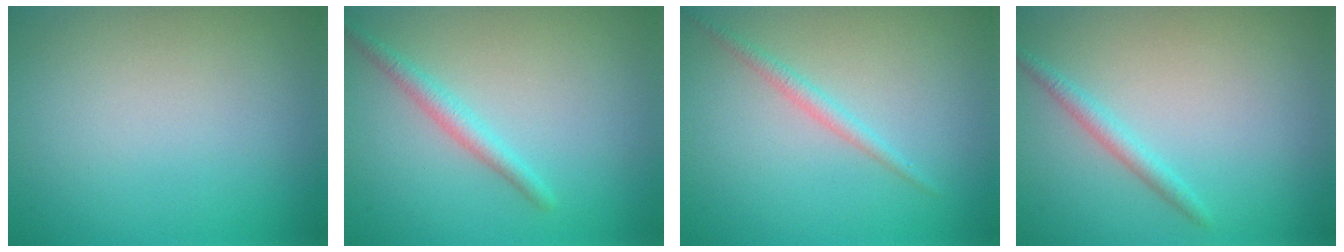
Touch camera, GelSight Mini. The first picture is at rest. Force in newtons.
{"total": 1.9, "press": 1.9, "slide": 0.1}
{"total": 1.3, "press": 1.3, "slide": 0.1}
{"total": 1.6, "press": 1.6, "slide": 0.1}